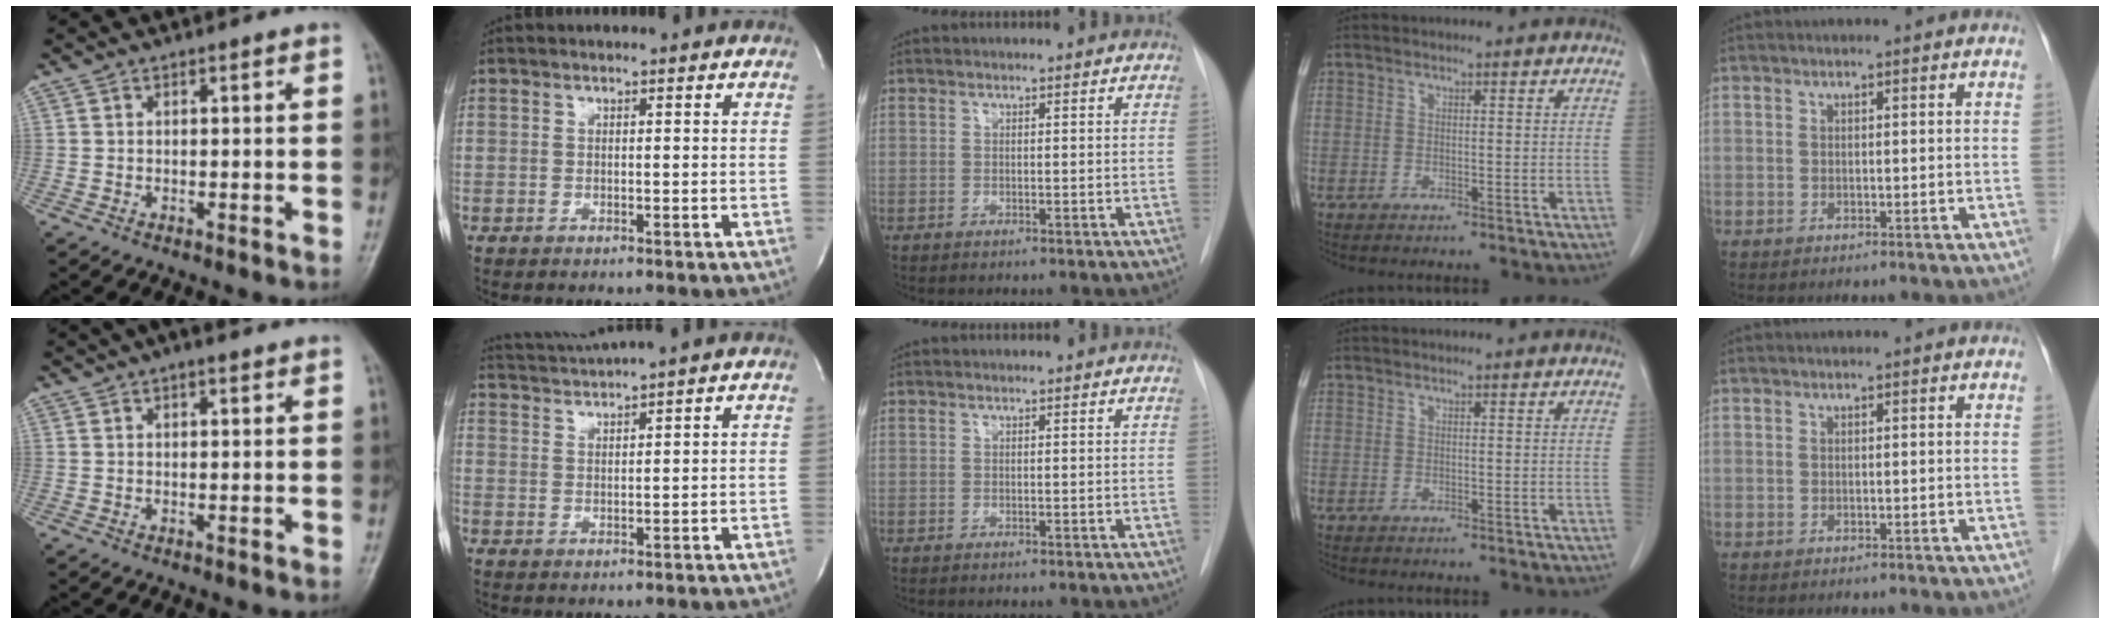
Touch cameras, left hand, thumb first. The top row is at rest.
{"thumb": {"total": 3.8, "force": [2.2, 1.5, 2.6], "torque": [-0.039, 0.013, 0.033]}, "index": {"total": 4.6, "force": [4.0, -2.1, 0.5], "torque": [-0.016, -0.007, 0.082]}}